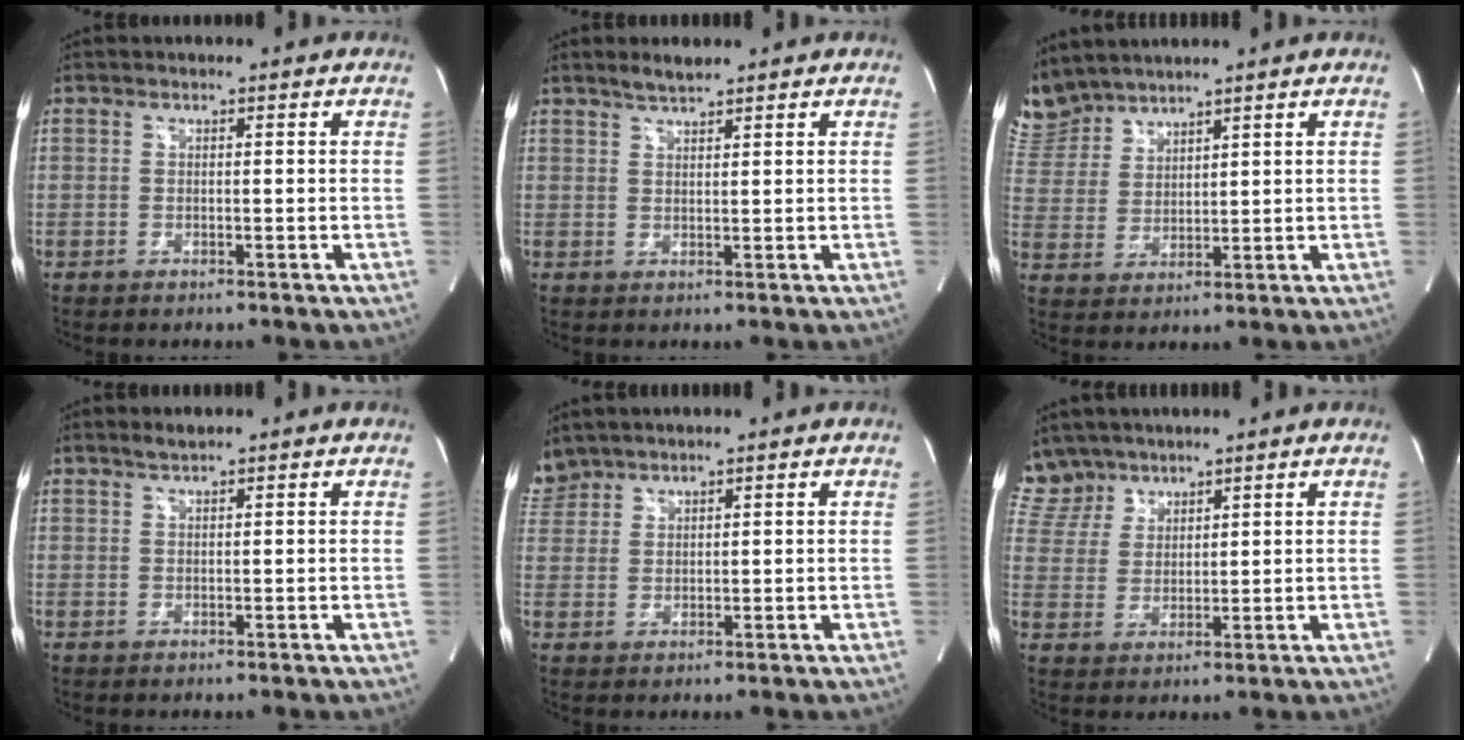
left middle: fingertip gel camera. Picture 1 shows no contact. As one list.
[{"total": 2.6, "force": [2.3, 0.2, 1.1], "torque": [-0.028, 0.005, 0.045]}, {"total": 7.2, "force": [7.0, 1.6, 0.1], "torque": [-0.017, 0.012, 0.158]}, {"total": 1.4, "force": [1.3, -0.1, 0.5], "torque": [-0.013, 0.004, 0.028]}, {"total": 4.2, "force": [3.9, 1.6, -0.1], "torque": [-0.004, 0.016, 0.087]}, {"total": 6.6, "force": [5.8, 3.1, -0.1], "torque": [-0.001, 0.008, 0.127]}]